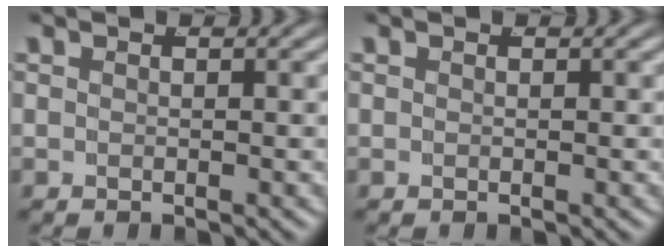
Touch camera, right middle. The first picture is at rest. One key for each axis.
{"total": 0.0}